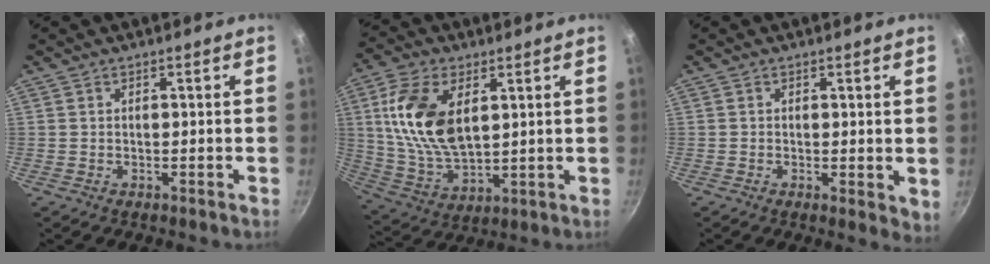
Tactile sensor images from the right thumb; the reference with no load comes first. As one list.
[{"total": 15.9, "force": [4.1, 8.9, 12.6], "torque": [-0.232, -0.015, 0.088]}, {"total": 3.2, "force": [0.3, 1.6, 2.7], "torque": [-0.032, -0.008, 0.003]}]